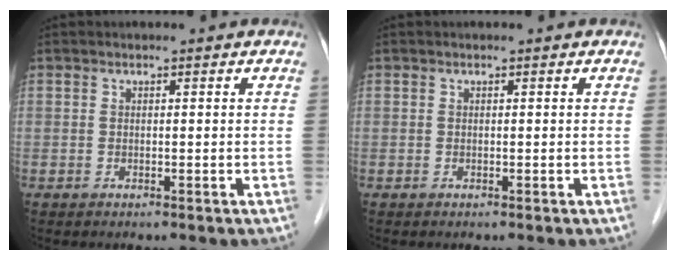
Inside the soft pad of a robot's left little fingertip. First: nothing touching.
{"total": 0.0}